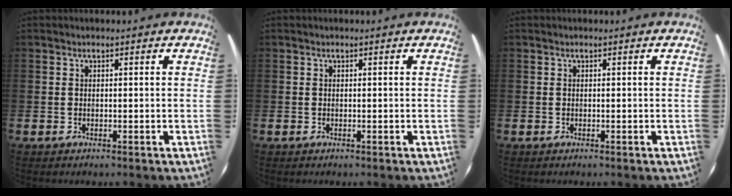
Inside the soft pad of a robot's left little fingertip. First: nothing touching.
{"total": 0.0}
{"total": 0.0}